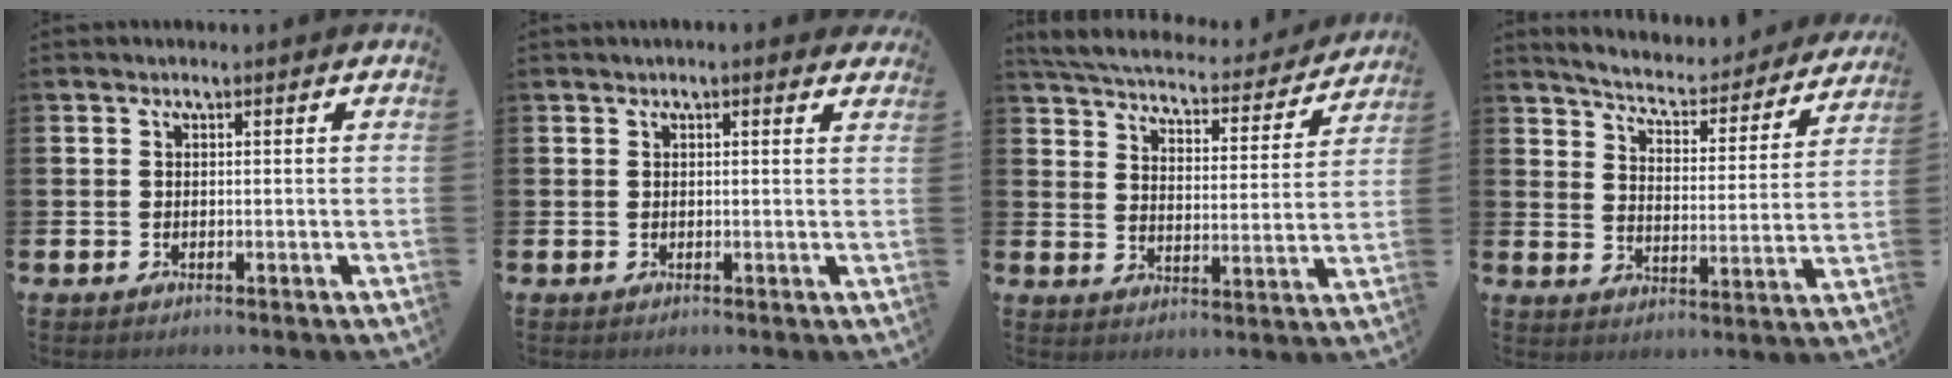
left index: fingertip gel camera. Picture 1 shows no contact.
{"total": 0.8, "force": [0.8, 0.0, 0.4], "torque": [0.007, -0.003, 0.011]}
{"total": 5.3, "force": [5.0, 0.8, 1.4], "torque": [-0.052, -0.042, 0.081]}
{"total": 5.1, "force": [4.8, 1.1, 1.3], "torque": [-0.042, -0.047, 0.074]}